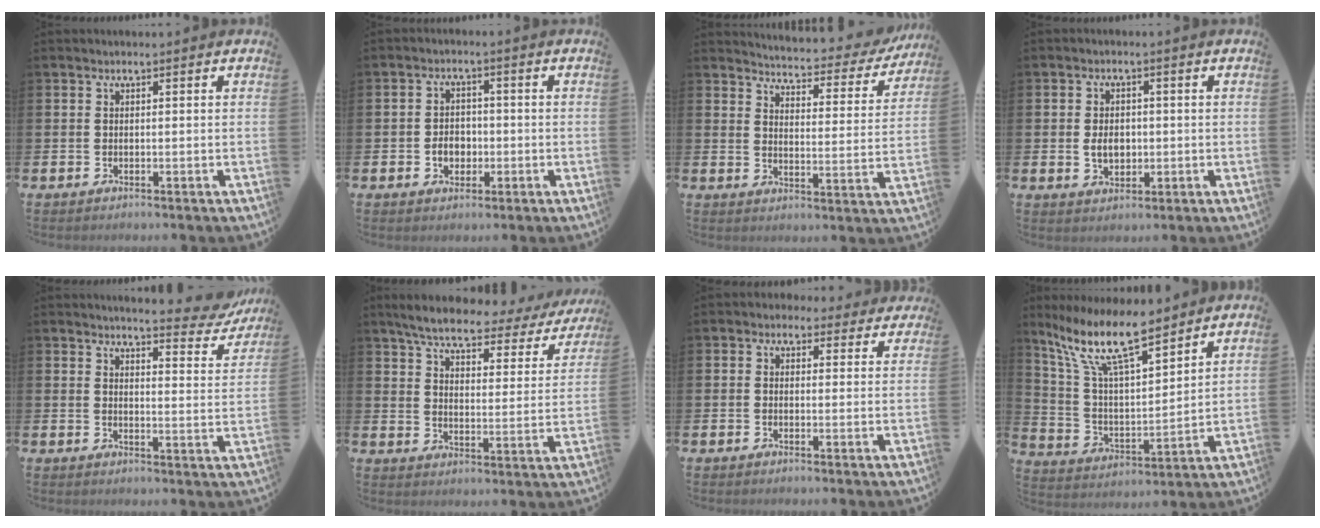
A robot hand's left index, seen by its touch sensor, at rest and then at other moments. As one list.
[{"total": 3.2, "force": [-0.8, 2.5, 1.8], "torque": [-0.020, -0.003, -0.023]}, {"total": 3.9, "force": [3.8, 0.7, 0.5], "torque": [-0.028, -0.040, 0.056]}, {"total": 3.4, "force": [-0.1, 2.4, 2.3], "torque": [-0.029, 0.002, -0.008]}, {"total": 4.5, "force": [4.4, 0.5, 1.0], "torque": [-0.016, -0.035, 0.069]}, {"total": 5.8, "force": [4.9, 1.3, 2.8], "torque": [-0.080, -0.027, 0.077]}, {"total": 2.6, "force": [2.2, 1.4, -0.1], "torque": [0.002, -0.008, 0.036]}, {"total": 12.5, "force": [9.8, 2.9, 7.3], "torque": [-0.167, -0.041, 0.171]}]